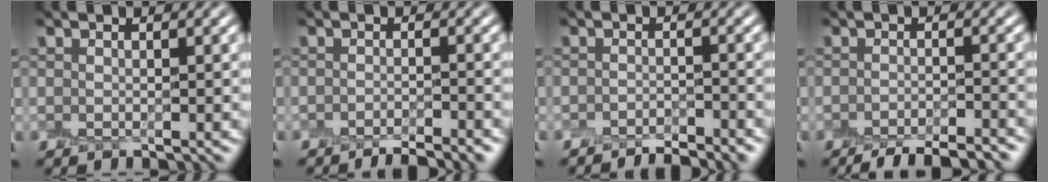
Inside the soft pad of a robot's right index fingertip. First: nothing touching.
{"total": 3.3, "force": [-2.9, 0.2, 1.4], "torque": [-0.022, 0.000, -0.043]}
{"total": 3.1, "force": [-2.9, 0.1, 0.9], "torque": [-0.013, 0.001, -0.045]}
{"total": 5.8, "force": [-5.1, 1.2, 2.4], "torque": [-0.036, -0.005, -0.067]}